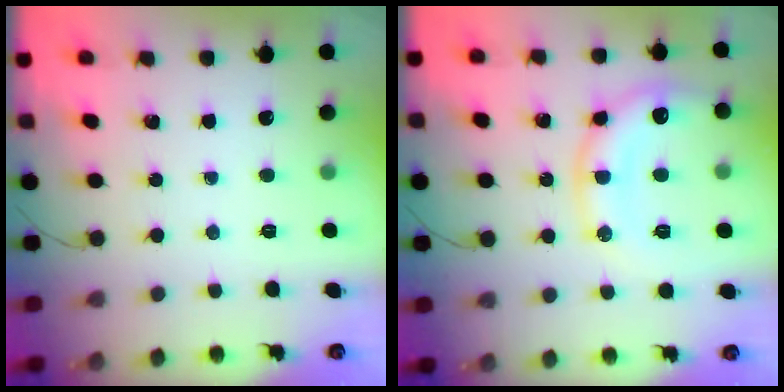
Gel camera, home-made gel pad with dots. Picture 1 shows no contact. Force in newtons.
{"total": 12.9, "press": 12.9, "slide": 1.1}